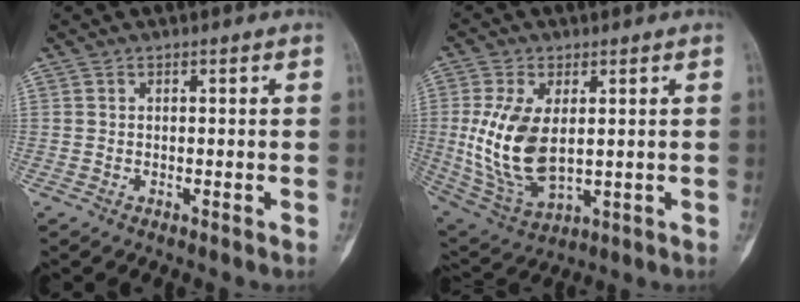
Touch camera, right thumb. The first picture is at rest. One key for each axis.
{"total": 13.9, "fx": 1.1, "fy": 7.7, "fz": 11.6, "tx": -0.228, "ty": -0.012, "tz": 0.038}